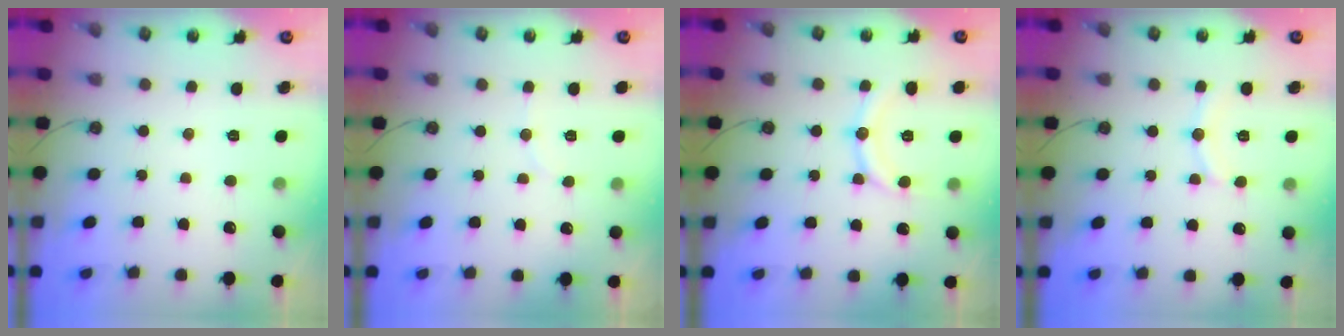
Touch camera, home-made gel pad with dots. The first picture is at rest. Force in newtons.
{"total": 2.4, "press": 2.3, "slide": 0.7}
{"total": 11.3, "press": 11.3, "slide": 0.8}
{"total": 7.4, "press": 7.3, "slide": 0.7}